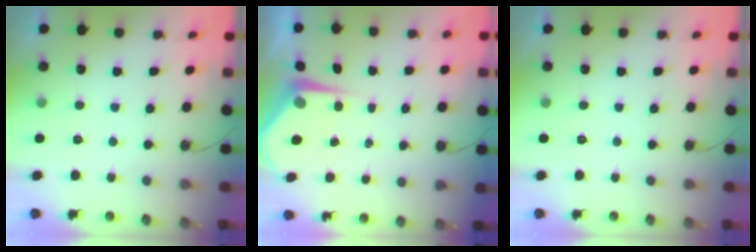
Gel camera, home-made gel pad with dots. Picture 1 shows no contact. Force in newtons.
{"total": 4.8, "press": 4.8, "slide": 0.4}
{"total": 0.0}